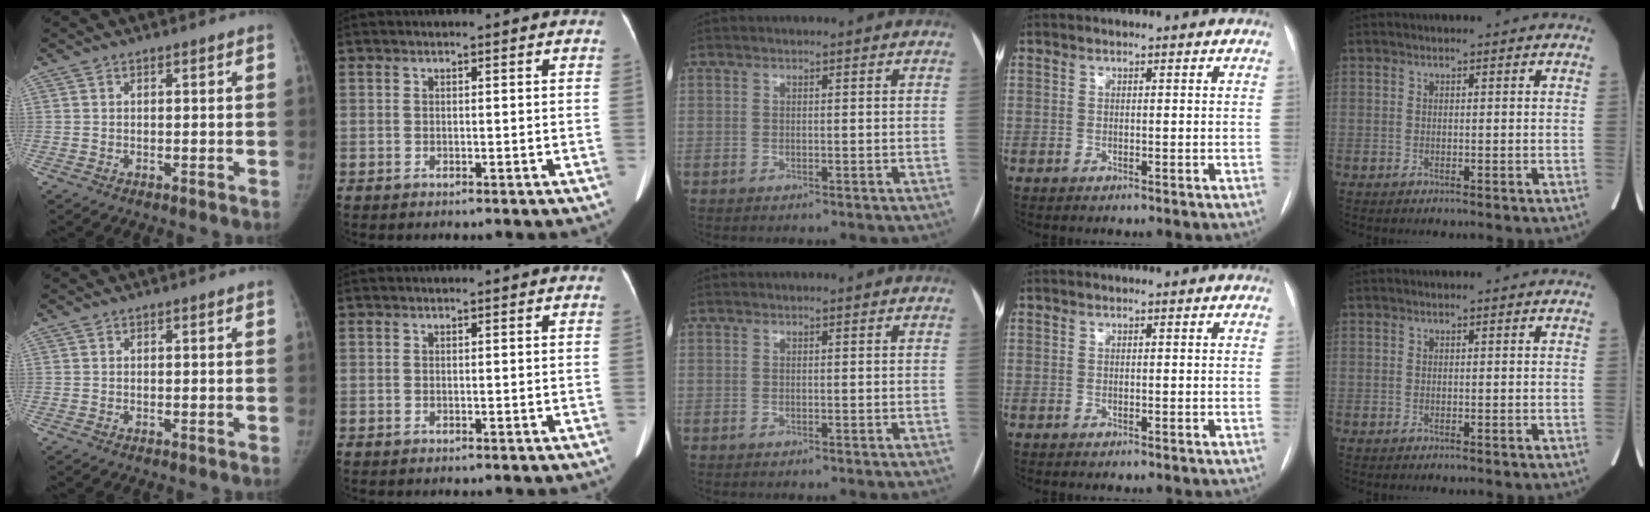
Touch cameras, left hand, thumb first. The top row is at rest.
{}